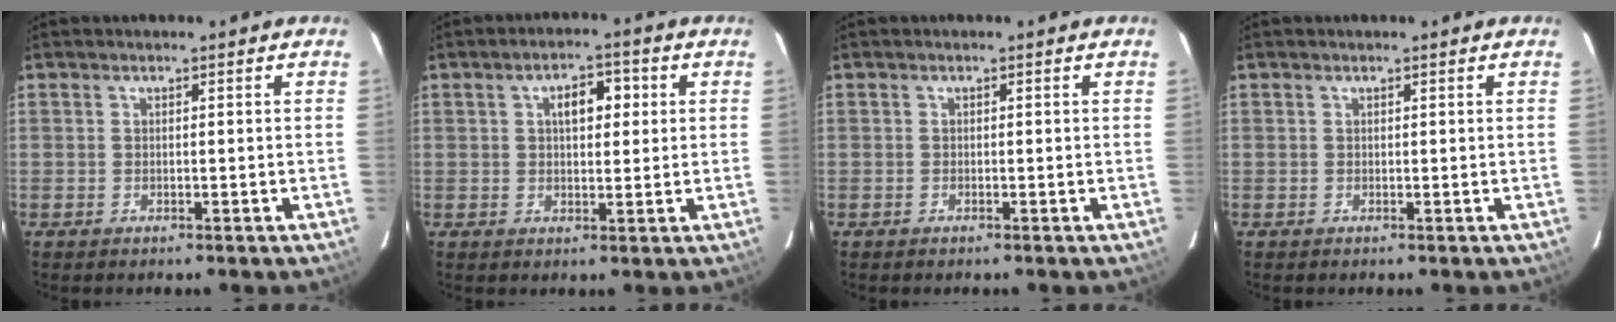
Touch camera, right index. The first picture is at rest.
{"total": 5.0, "force": [1.4, 2.3, 4.2], "torque": [-0.068, 0.016, 0.021]}
{"total": 0.0}
{"total": 0.0}